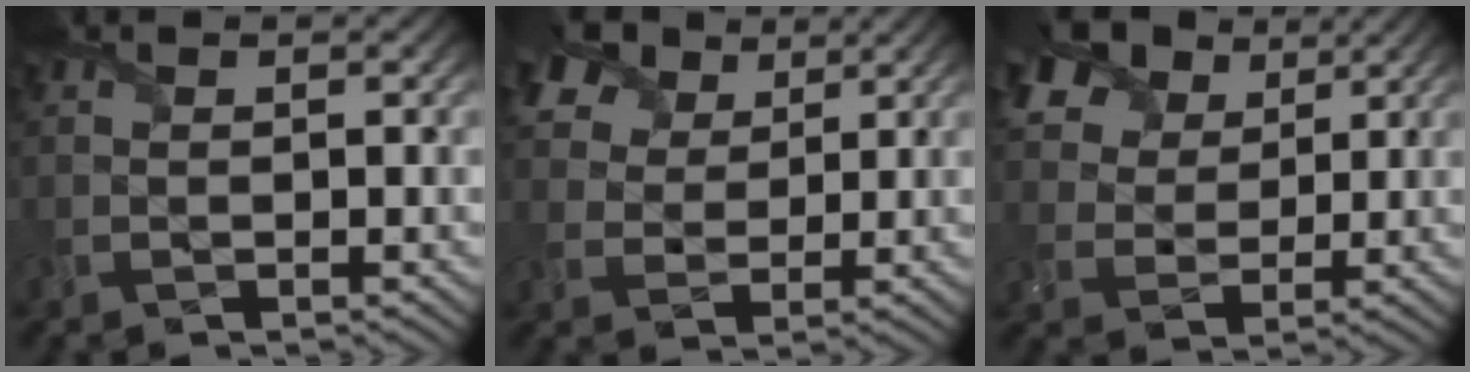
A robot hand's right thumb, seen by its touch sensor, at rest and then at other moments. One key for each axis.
{"total": 8.9, "fx": 5.7, "fy": 5.4, "fz": 4.1, "tx": -0.125, "ty": 0.018, "tz": 0.102}
{"total": 12.8, "fx": 7.8, "fy": 8.0, "fz": 6.2, "tx": -0.175, "ty": 0.016, "tz": 0.148}